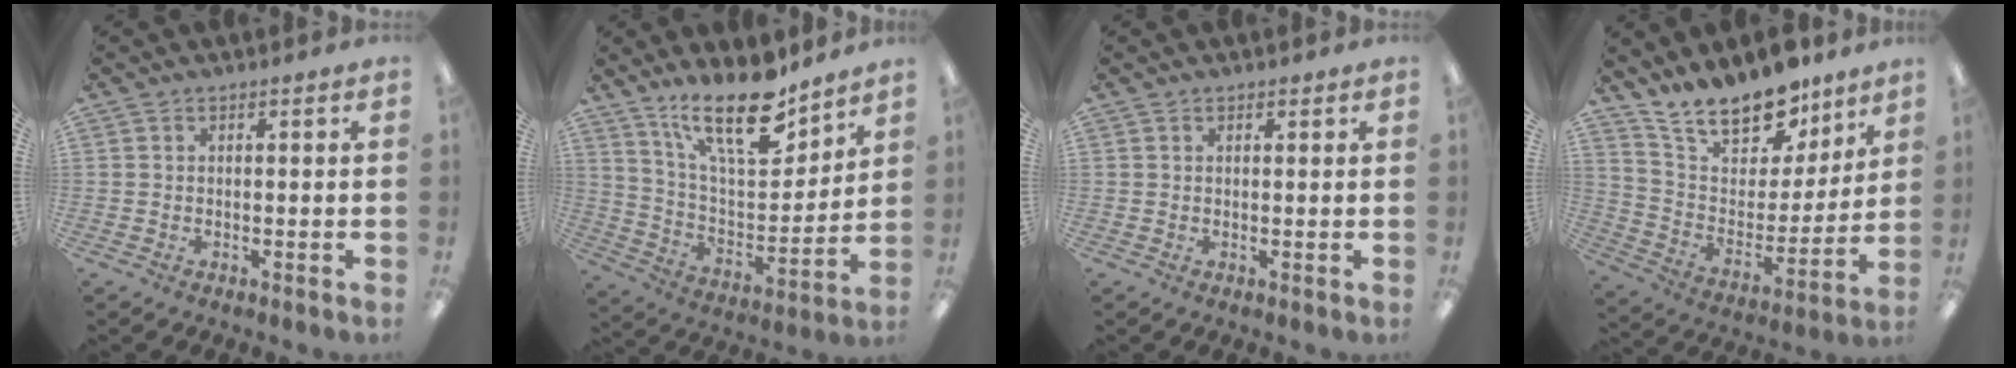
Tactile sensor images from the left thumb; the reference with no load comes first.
{"total": 19.5, "force": [13.5, 7.3, 12.1], "torque": [-0.198, -0.086, 0.231]}
{"total": 0.8, "force": [0.6, 0.5, 0.2], "torque": [0.005, -0.002, 0.009]}
{"total": 17.5, "force": [14.4, 7.5, 6.3], "torque": [-0.115, -0.108, 0.260]}